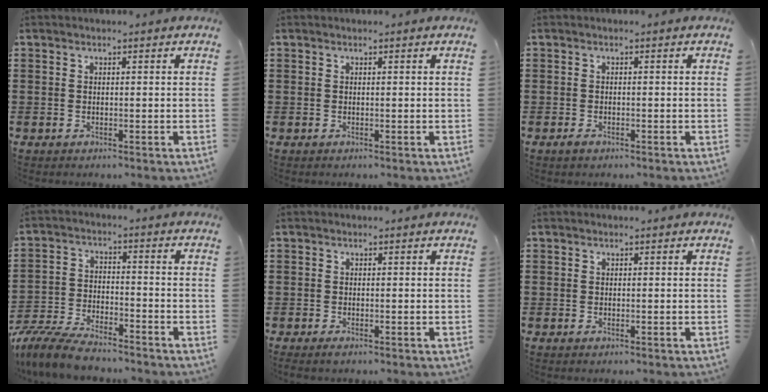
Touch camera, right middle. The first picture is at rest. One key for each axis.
{"total": 0.0}
{"total": 0.8, "fx": -0.6, "fy": 0.4, "fz": 0.4, "tx": -0.010, "ty": -0.002, "tz": -0.012}
{"total": 7.2, "fx": -6.7, "fy": 1.3, "fz": 2.3, "tx": -0.057, "ty": 0.008, "tz": -0.133}
{"total": 0.5, "fx": -0.4, "fy": 0.1, "fz": 0.3, "tx": -0.007, "ty": -0.005, "tz": -0.007}
{"total": 0.6, "fx": 0.6, "fy": 0.0, "fz": -0.1, "tx": 0.004, "ty": 0.002, "tz": 0.012}